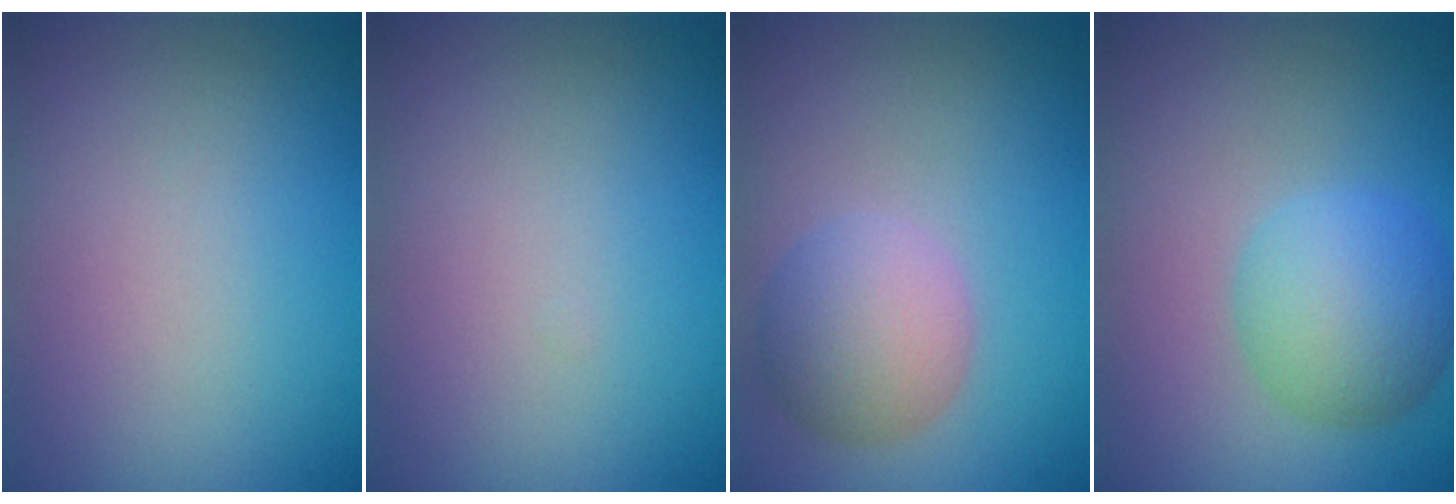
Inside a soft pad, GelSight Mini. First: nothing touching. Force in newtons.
{"total": 0.0}
{"total": 4.5, "press": 4.5, "slide": 0.2}
{"total": 5.0, "press": 5.0, "slide": 0.2}